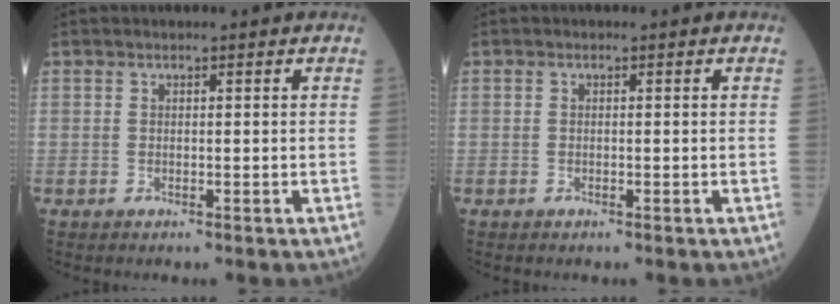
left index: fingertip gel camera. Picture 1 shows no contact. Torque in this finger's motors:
{"motor_torque": [0.00, 0.05, -0.01, 0.00]}